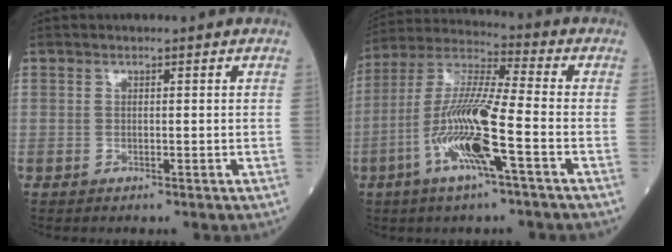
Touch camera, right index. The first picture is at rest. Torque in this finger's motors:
{"motor_torque": [1.95, -0.19, 0.80, 0.21]}